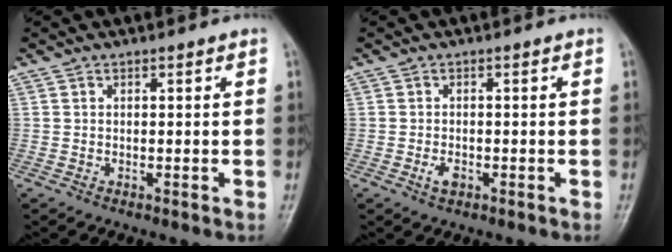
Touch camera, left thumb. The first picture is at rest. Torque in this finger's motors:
{"motor_torque": [0.12, 0.18, 0.28, 0.18, 0.01]}